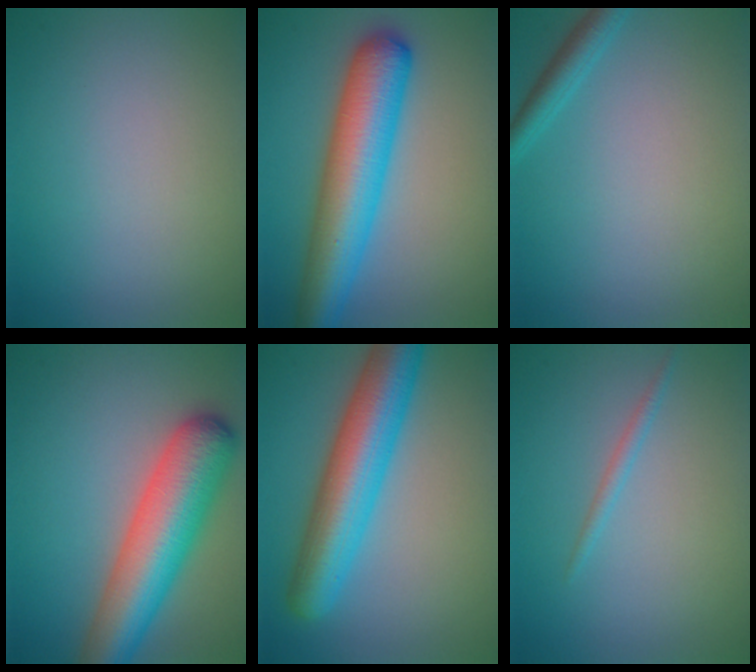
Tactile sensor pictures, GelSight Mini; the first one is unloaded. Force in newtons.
{"total": 9.0, "press": 9.0, "slide": 0.3}
{"total": 2.0, "press": 2.0, "slide": 0.2}
{"total": 9.5, "press": 9.4, "slide": 0.3}
{"total": 8.5, "press": 8.5, "slide": 0.2}
{"total": 1.0, "press": 1.0, "slide": 0.0}